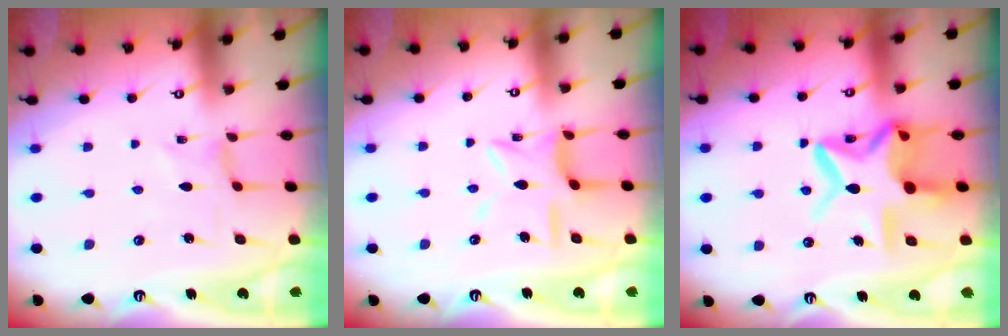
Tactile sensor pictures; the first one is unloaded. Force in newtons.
{"total": 9.8, "press": 9.8, "slide": 0.7}
{"total": 16.3, "press": 16.2, "slide": 1.7}